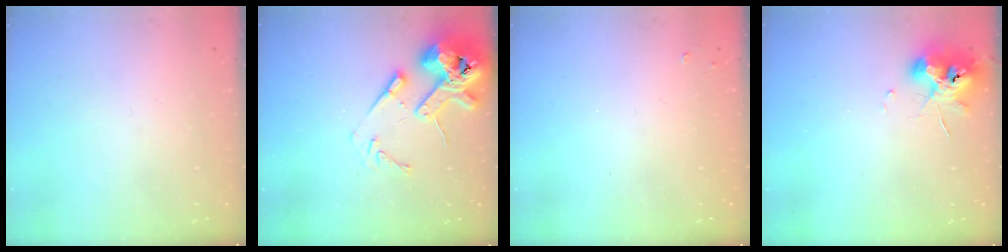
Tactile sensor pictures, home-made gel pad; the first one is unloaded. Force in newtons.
{"total": 15.3, "press": 15.2, "slide": 1.9}
{"total": 1.8, "press": 1.8, "slide": 0.3}
{"total": 10.0, "press": 9.9, "slide": 1.4}